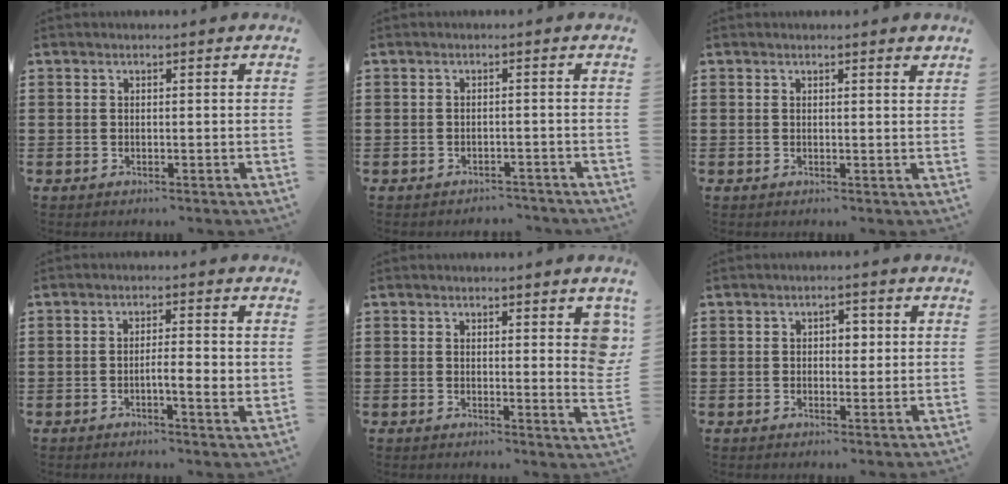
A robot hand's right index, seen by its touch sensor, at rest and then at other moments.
{"total": 2.0, "force": [-1.9, 0.5, -0.1], "torque": [-0.005, 0.001, -0.044]}
{"total": 0.7, "force": [0.5, 0.0, 0.5], "torque": [-0.010, 0.000, 0.010]}
{"total": 3.9, "force": [-0.8, 0.6, 3.8], "torque": [-0.065, 0.000, -0.015]}
{"total": 3.3, "force": [1.8, 1.2, 2.5], "torque": [-0.030, -0.003, 0.029]}
{"total": 2.0, "force": [0.2, 1.3, 1.5], "torque": [-0.023, 0.005, -0.001]}